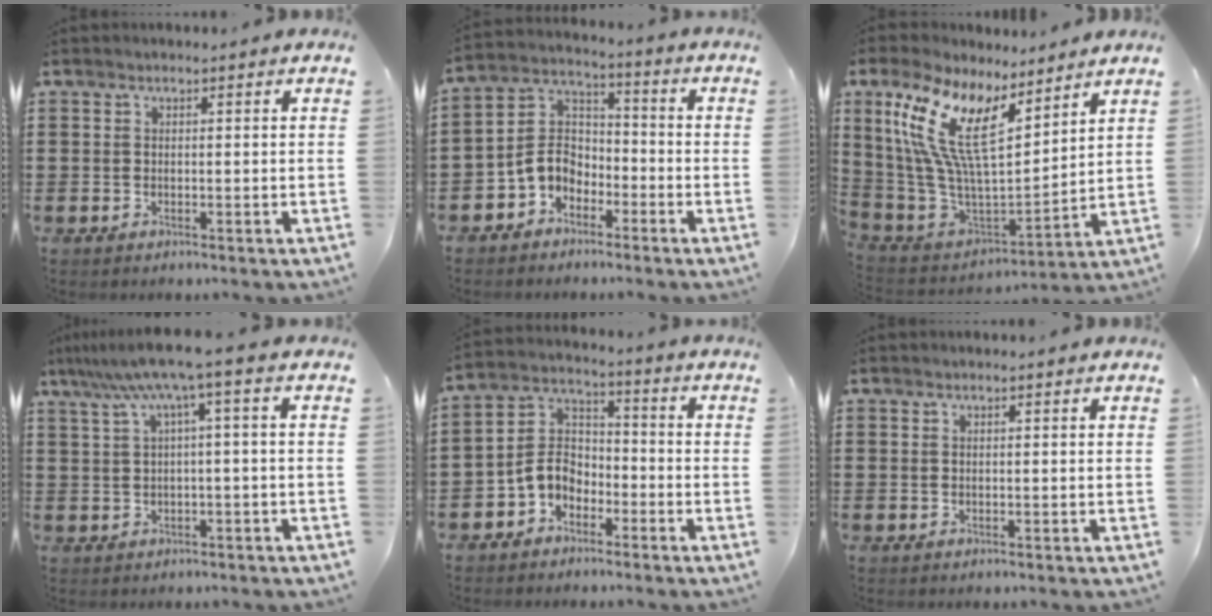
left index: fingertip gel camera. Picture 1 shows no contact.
{"total": 5.8, "force": [-3.0, 4.3, 2.6], "torque": [-0.077, 0.002, -0.069]}
{"total": 15.5, "force": [8.7, 5.8, 11.4], "torque": [-0.277, -0.044, 0.153]}
{"total": 6.8, "force": [2.4, -0.5, 6.3], "torque": [-0.125, -0.014, 0.039]}
{"total": 5.7, "force": [-3.2, 3.9, 2.6], "torque": [-0.077, 0.002, -0.073]}
{"total": 0.0}